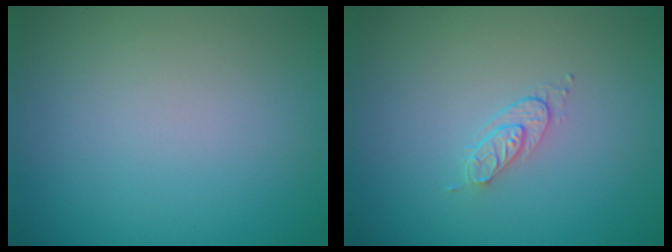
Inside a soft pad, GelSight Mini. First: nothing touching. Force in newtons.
{"total": 1.5, "press": 0.8, "slide": 1.3}